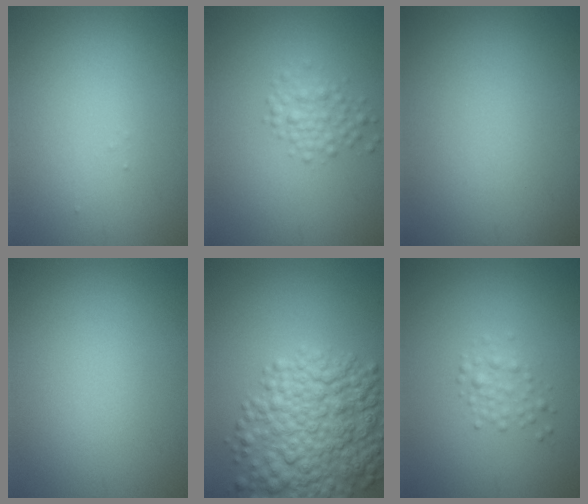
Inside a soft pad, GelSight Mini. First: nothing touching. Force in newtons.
{"total": 2.2, "press": 2.2, "slide": 0.1}
{"total": 0.0}
{"total": 0.0}
{"total": 8.9, "press": 8.9, "slide": 0.3}
{"total": 2.2, "press": 2.2, "slide": 0.1}